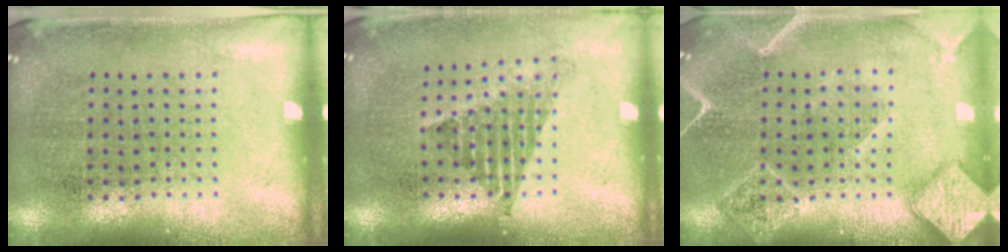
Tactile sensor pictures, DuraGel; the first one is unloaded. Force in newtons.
{"total": 1.3, "press": 1.0, "slide": 0.9}
{"total": 2.1, "press": 2.1, "slide": 0.2}